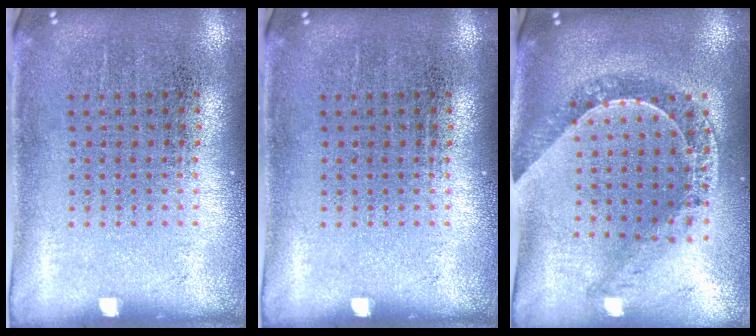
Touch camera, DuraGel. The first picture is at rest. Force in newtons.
{"total": 0.0}
{"total": 1.1, "press": 1.0, "slide": 0.2}